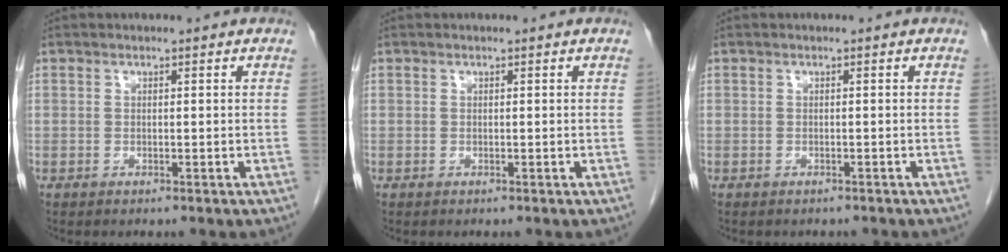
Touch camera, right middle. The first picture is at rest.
{"total": 0.0}
{"total": 1.9, "force": [-1.7, 0.7, 0.4], "torque": [-0.013, -0.003, -0.020]}